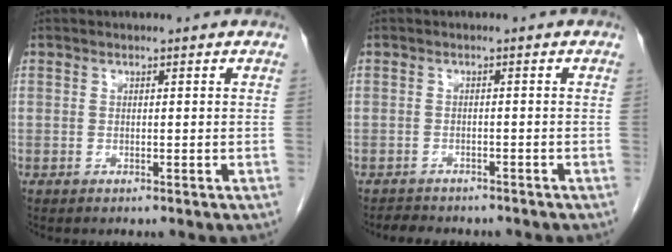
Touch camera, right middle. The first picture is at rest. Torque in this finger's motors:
{"motor_torque": [0.05, -0.04, 0.00, 0.00]}